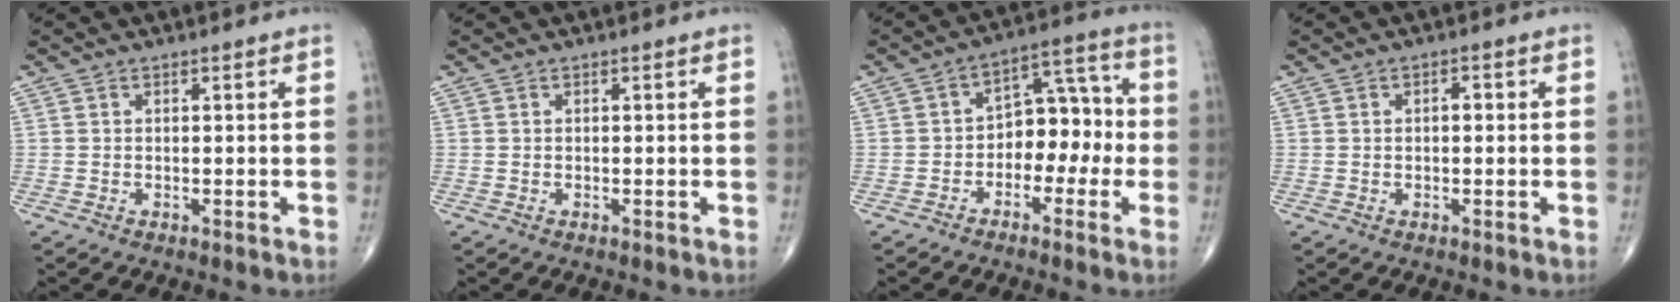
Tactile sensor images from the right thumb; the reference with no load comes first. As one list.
[{"total": 0.0}, {"total": 9.8, "force": [-2.1, 6.5, 7.0], "torque": [-0.060, 0.049, -0.045]}, {"total": 1.4, "force": [0.1, 0.8, 1.1], "torque": [-0.010, 0.005, -0.002]}]